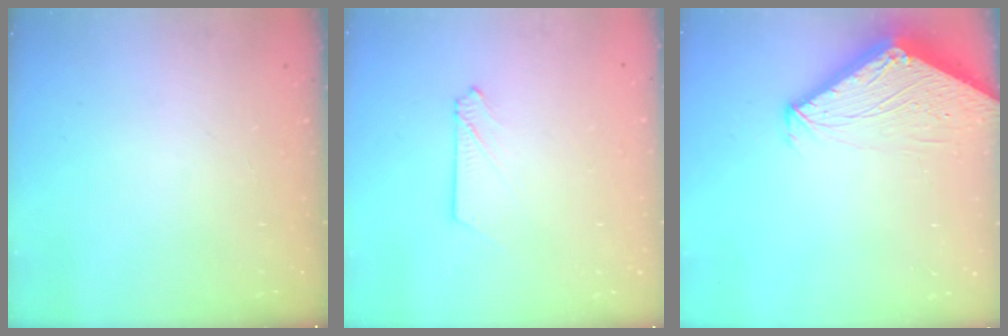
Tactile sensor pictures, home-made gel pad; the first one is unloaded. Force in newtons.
{"total": 2.7, "press": 2.7, "slide": 0.2}
{"total": 3.6, "press": 3.6, "slide": 0.3}